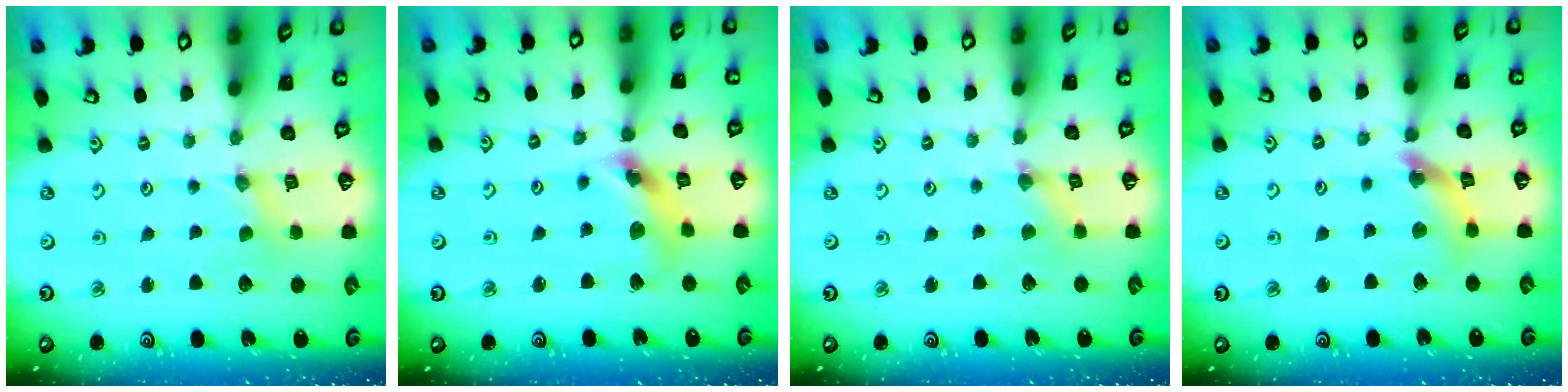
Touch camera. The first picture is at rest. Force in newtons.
{"total": 12.9, "press": 12.8, "slide": 1.5}
{"total": 0.8, "press": 0.7, "slide": 0.3}
{"total": 10.5, "press": 10.5, "slide": 1.1}